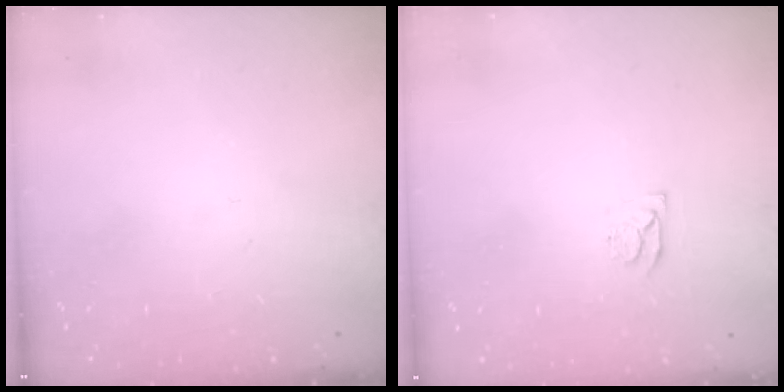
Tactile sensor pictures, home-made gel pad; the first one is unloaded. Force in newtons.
{"total": 5.1, "press": 5.0, "slide": 0.7}